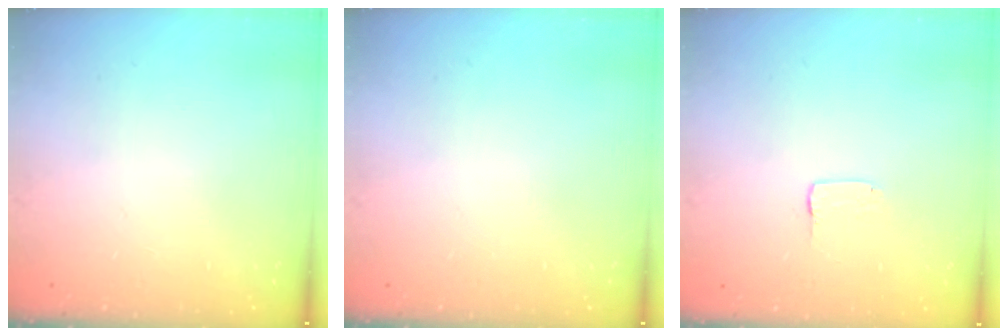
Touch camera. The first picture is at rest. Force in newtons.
{"total": 0.0}
{"total": 1.0, "press": 1.0, "slide": 0.1}